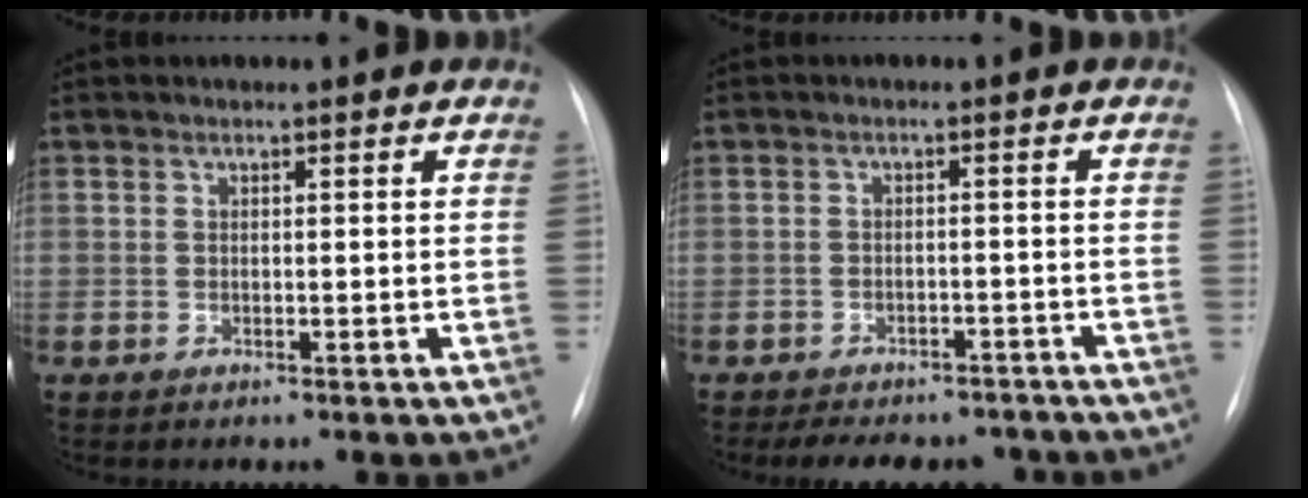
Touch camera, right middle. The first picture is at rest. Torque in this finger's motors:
{"motor_torque": [0.13, -0.12, 0.08, 0.03]}